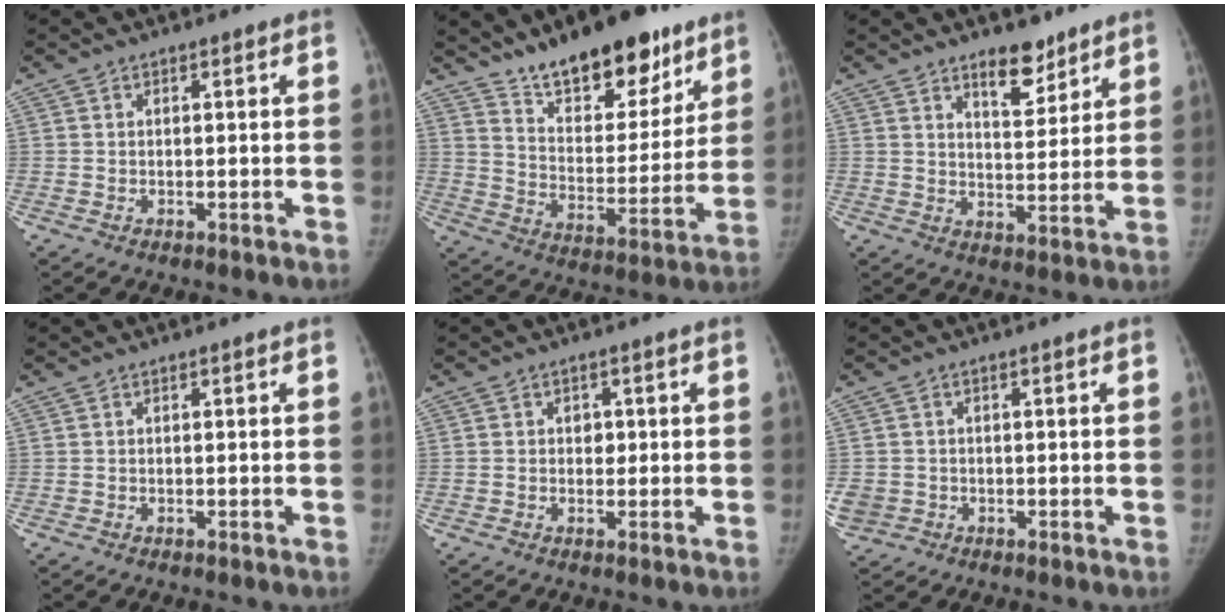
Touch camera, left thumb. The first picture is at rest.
{"total": 20.6, "force": [14.8, 8.9, 11.1], "torque": [-0.118, -0.083, 0.236]}
{"total": 7.7, "force": [5.6, 3.4, 4.0], "torque": [-0.033, -0.041, 0.089]}
{"total": 0.0}
{"total": 1.7, "force": [0.3, 1.4, 0.9], "torque": [0.001, 0.001, 0.002]}
{"total": 4.4, "force": [-0.8, 4.0, 1.6], "torque": [-0.044, 0.004, -0.006]}